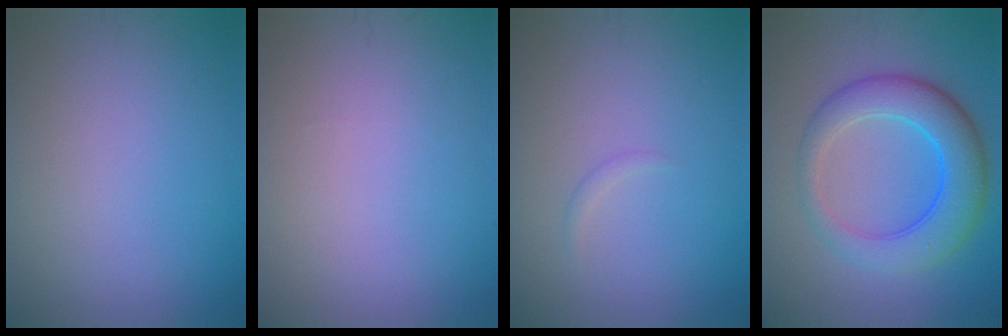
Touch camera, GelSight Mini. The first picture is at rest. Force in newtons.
{"total": 0.0}
{"total": 0.6, "press": 0.6, "slide": 0.0}
{"total": 6.5, "press": 6.5, "slide": 0.2}